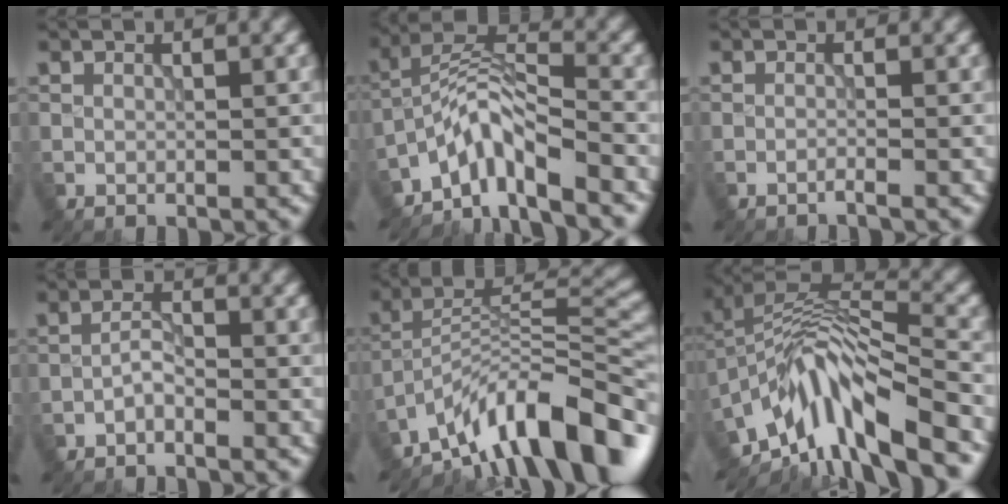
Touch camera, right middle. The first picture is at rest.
{"total": 5.8, "force": [-4.5, 1.4, 3.4], "torque": [-0.053, 0.009, -0.091]}
{"total": 0.9, "force": [-0.7, 0.1, 0.6], "torque": [-0.004, 0.000, -0.021]}
{"total": 1.4, "force": [-1.1, 0.2, 0.8], "torque": [-0.017, 0.006, -0.025]}
{"total": 12.0, "force": [-8.6, 3.3, 7.6], "torque": [-0.106, 0.026, -0.158]}
{"total": 11.5, "force": [-6.3, 3.7, 8.9], "torque": [-0.152, 0.016, -0.117]}